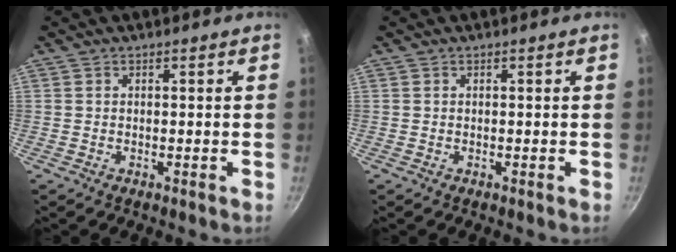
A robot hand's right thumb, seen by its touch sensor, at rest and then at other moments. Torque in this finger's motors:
{"motor_torque": [0.00, 0.00, 0.00, 0.00, 0.00]}